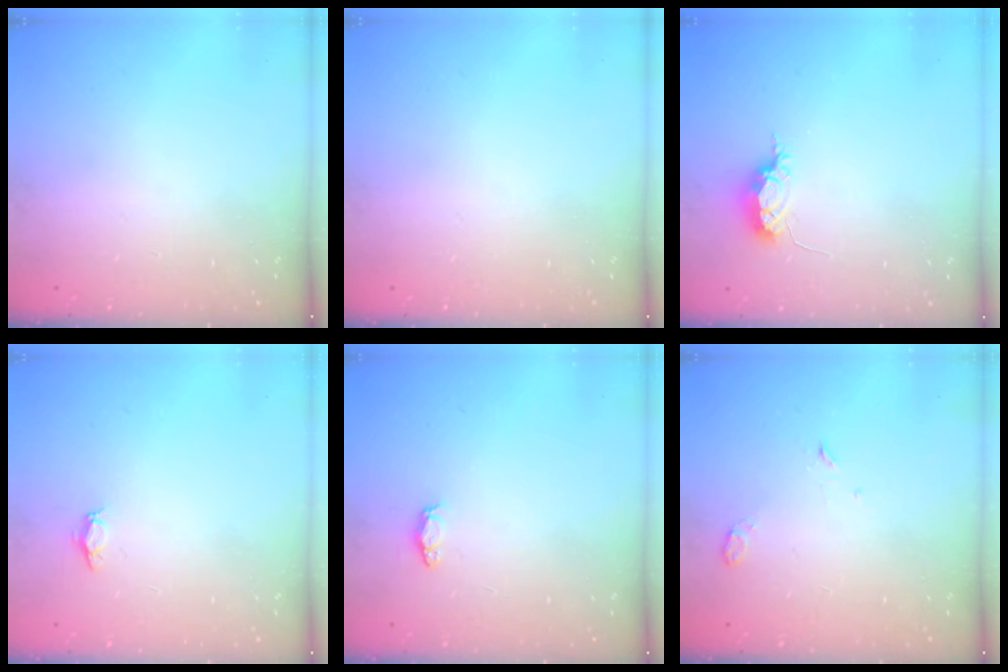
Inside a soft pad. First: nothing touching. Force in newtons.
{"total": 0.0}
{"total": 4.8, "press": 4.7, "slide": 0.9}
{"total": 2.8, "press": 2.8, "slide": 0.4}
{"total": 3.1, "press": 3.1, "slide": 0.5}
{"total": 3.0, "press": 2.9, "slide": 0.6}